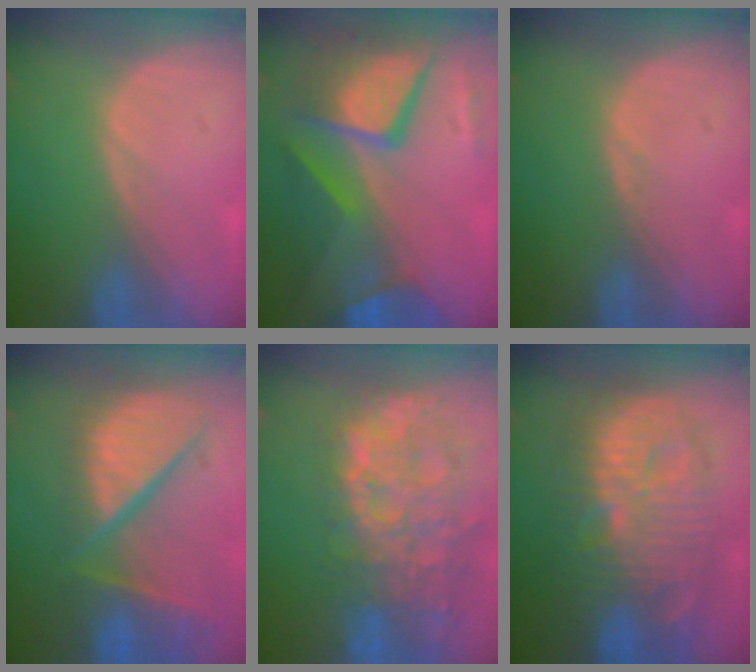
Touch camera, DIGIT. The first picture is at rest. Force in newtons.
{"total": 11.9, "press": 11.9, "slide": 1.1}
{"total": 0.5, "press": 0.5, "slide": 0.0}
{"total": 12.4, "press": 10.2, "slide": 7.1}
{"total": 14.1, "press": 11.4, "slide": 8.2}
{"total": 13.7, "press": 13.6, "slide": 1.2}